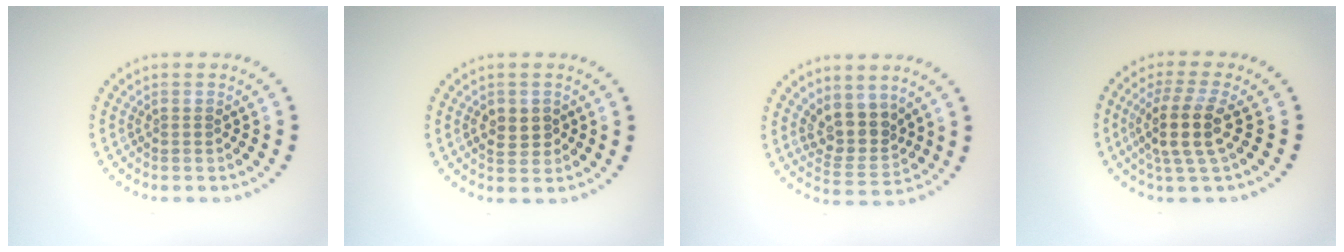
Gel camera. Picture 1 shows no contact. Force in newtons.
{"total": 2.1, "press": 2.1, "slide": 0.2}
{"total": 3.6, "press": 3.0, "slide": 2.0}
{"total": 4.0, "press": 3.4, "slide": 2.2}